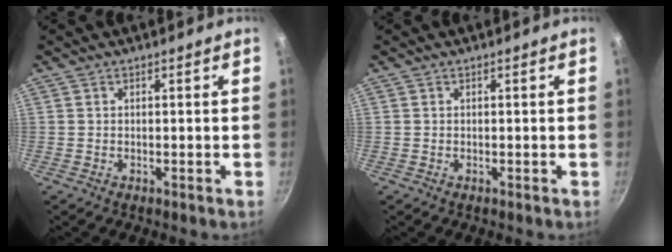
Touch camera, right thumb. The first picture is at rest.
{"total": 0.0}